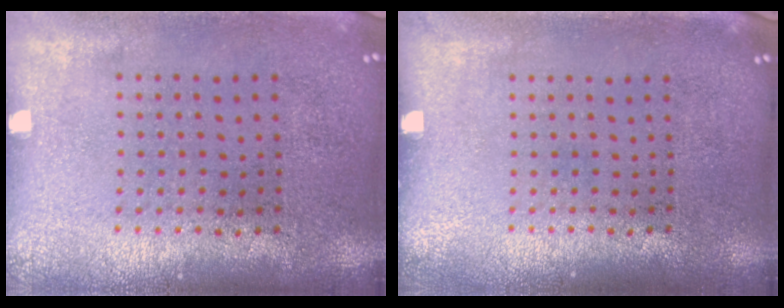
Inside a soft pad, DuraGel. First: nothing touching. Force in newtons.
{"total": 0.0}